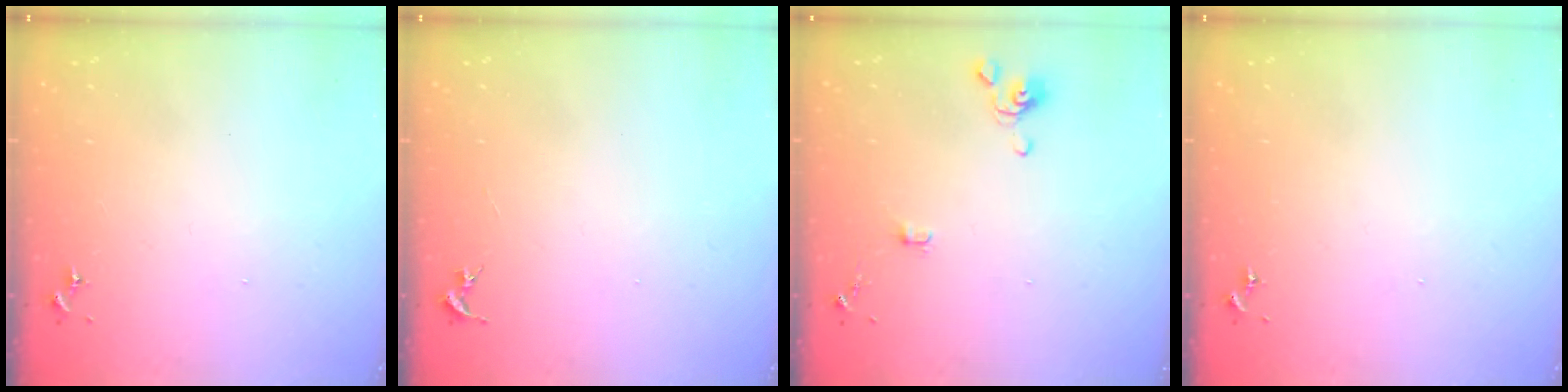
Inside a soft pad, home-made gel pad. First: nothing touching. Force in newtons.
{"total": 0.0}
{"total": 4.1, "press": 4.0, "slide": 0.7}
{"total": 0.0}